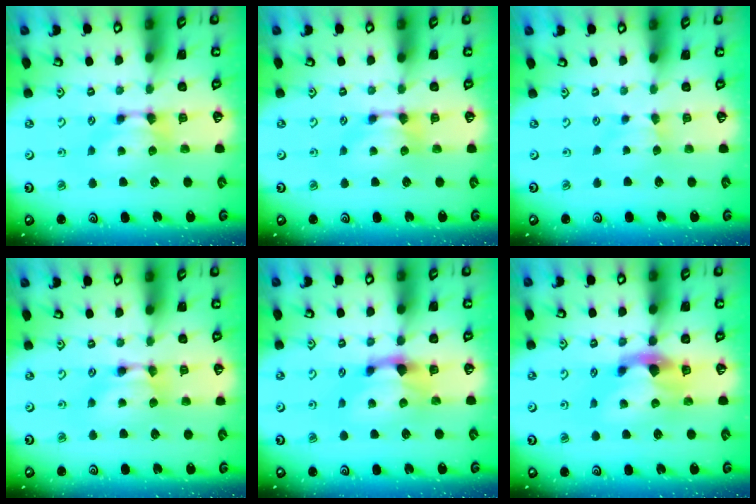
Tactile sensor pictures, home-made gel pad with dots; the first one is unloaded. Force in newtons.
{"total": 0.0}
{"total": 1.6, "press": 1.5, "slide": 0.4}
{"total": 1.7, "press": 1.7, "slide": 0.1}
{"total": 1.9, "press": 1.1, "slide": 1.5}
{"total": 2.8, "press": 2.5, "slide": 1.3}